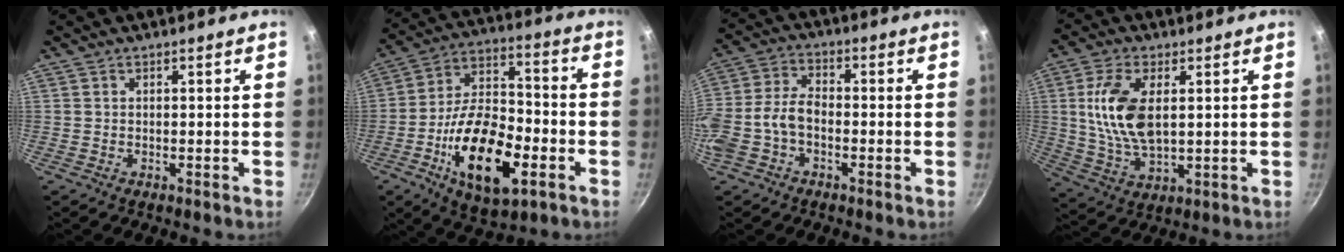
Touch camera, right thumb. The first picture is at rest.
{"total": 20.4, "force": [-7.1, 10.0, 16.4], "torque": [-0.267, 0.033, -0.125]}
{"total": 9.0, "force": [-3.0, 5.4, 6.6], "torque": [-0.141, 0.034, -0.070]}
{"total": 12.6, "force": [2.2, 6.5, 10.6], "torque": [-0.204, -0.008, 0.047]}